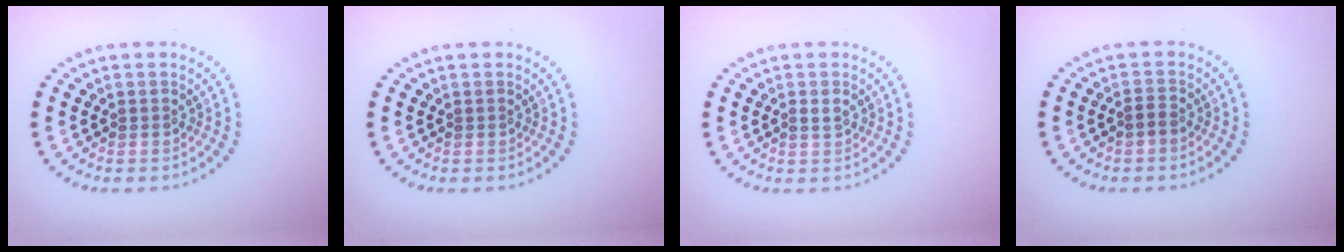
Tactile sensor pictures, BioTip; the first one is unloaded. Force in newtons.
{"total": 0.0}
{"total": 1.0, "press": 1.0, "slide": 0.3}
{"total": 1.1, "press": 0.9, "slide": 0.6}